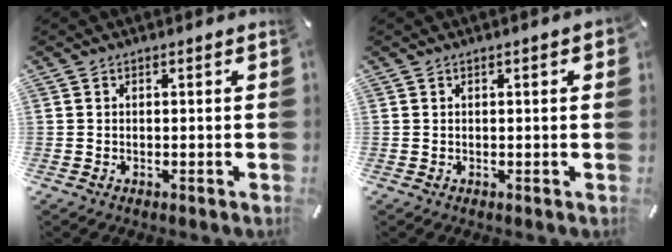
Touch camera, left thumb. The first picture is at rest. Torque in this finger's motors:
{"motor_torque": [0.12, 0.01, 0.09, -0.06, 0.02]}